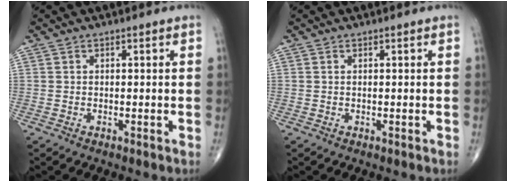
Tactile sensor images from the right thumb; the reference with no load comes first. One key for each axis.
{"total": 0.0}